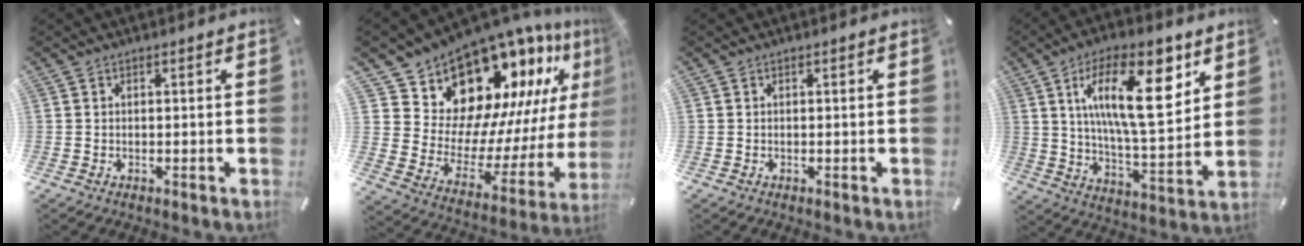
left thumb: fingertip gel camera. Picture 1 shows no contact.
{"total": 18.0, "force": [15.5, 7.9, 4.8], "torque": [-0.062, -0.157, 0.272]}
{"total": 0.0}
{"total": 21.2, "force": [8.6, 8.2, 17.6], "torque": [-0.290, -0.027, 0.129]}